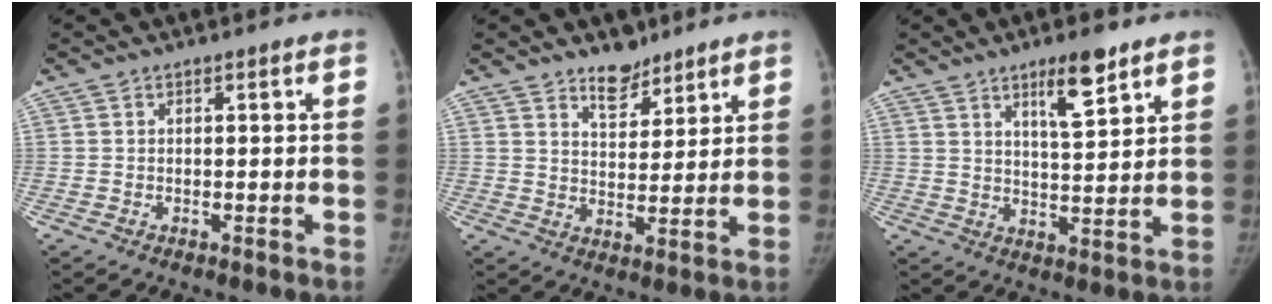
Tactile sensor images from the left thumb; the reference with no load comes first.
{"total": 6.4, "force": [5.0, 3.2, 2.3], "torque": [-0.011, -0.038, 0.085]}
{"total": 8.4, "force": [5.5, 2.1, 6.0], "torque": [-0.084, -0.037, 0.091]}